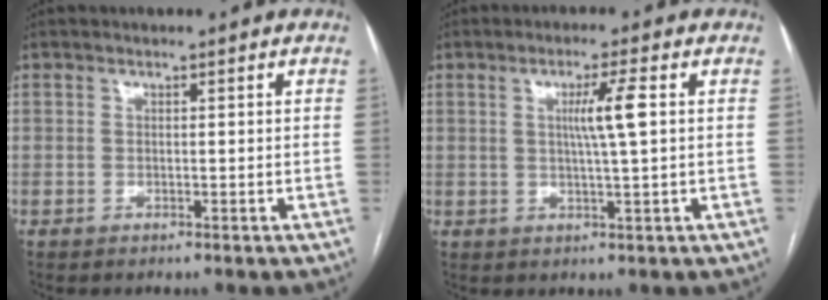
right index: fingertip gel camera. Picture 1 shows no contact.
{"total": 4.8, "force": [0.8, -0.6, 4.6], "torque": [-0.084, -0.001, 0.016]}